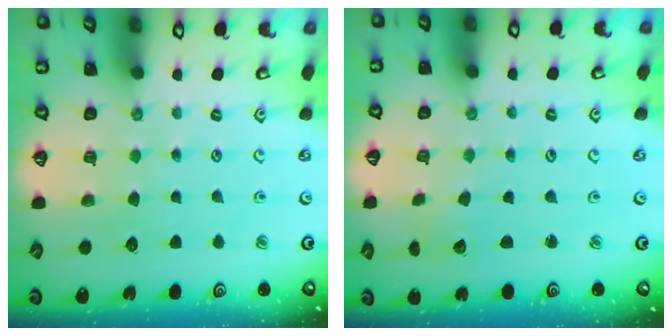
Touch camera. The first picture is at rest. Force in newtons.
{"total": 2.6, "press": 2.6, "slide": 0.2}